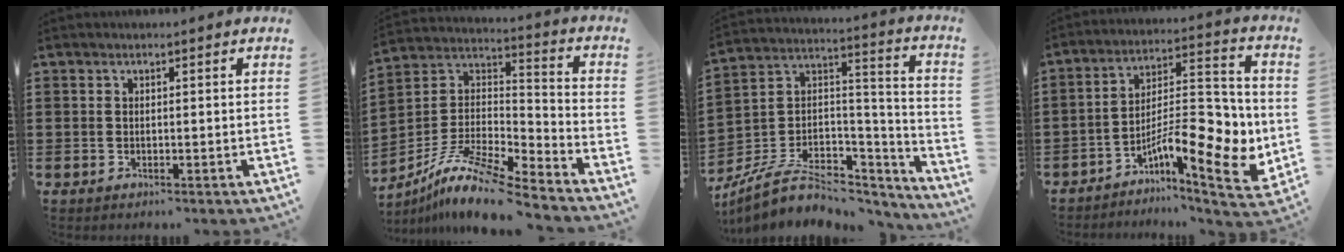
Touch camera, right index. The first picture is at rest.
{"total": 11.6, "force": [-9.3, 1.6, 6.7], "torque": [-0.140, 0.011, -0.186]}
{"total": 8.6, "force": [-4.8, 5.4, 4.6], "torque": [-0.101, 0.008, -0.087]}
{"total": 13.0, "force": [-4.2, 4.8, 11.3], "torque": [-0.165, -0.016, -0.076]}